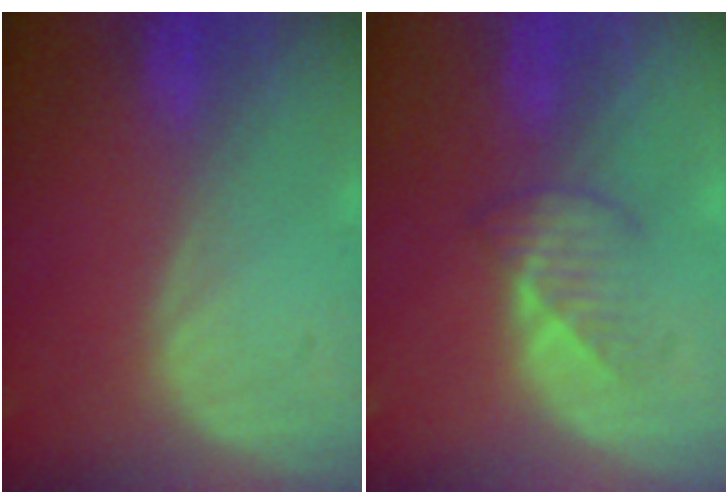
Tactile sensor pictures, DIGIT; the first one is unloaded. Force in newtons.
{"total": 3.2, "press": 3.1, "slide": 1.0}